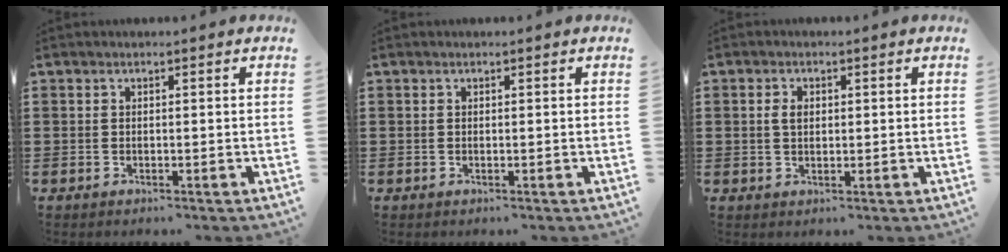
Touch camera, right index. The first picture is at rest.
{"total": 0.0}
{"total": 2.1, "force": [0.4, 1.3, 1.6], "torque": [-0.034, 0.007, 0.006]}